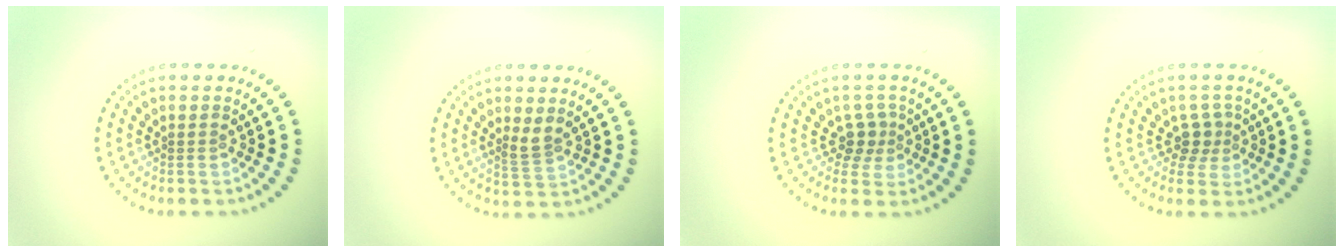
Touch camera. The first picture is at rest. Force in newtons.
{"total": 1.8, "press": 1.4, "slide": 1.1}
{"total": 2.0, "press": 1.5, "slide": 1.3}
{"total": 1.8, "press": 1.4, "slide": 1.2}